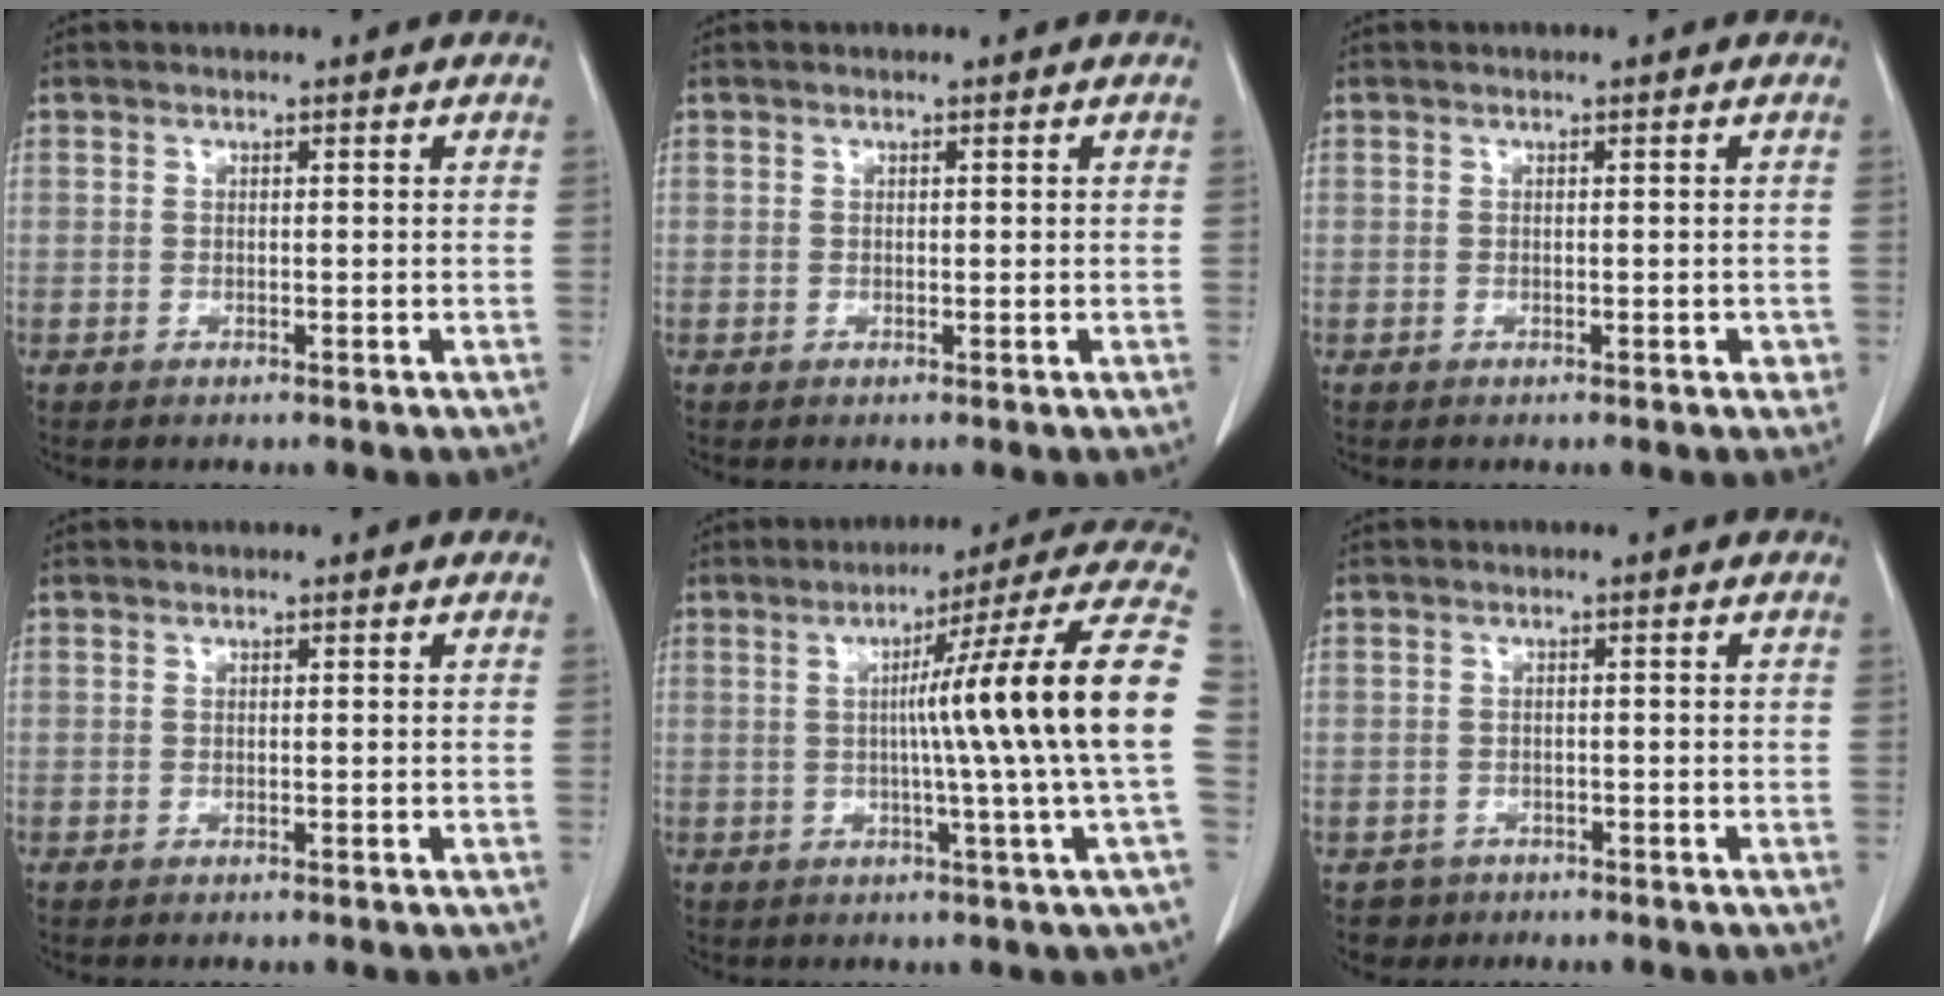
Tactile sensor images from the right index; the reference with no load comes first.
{"total": 0.0}
{"total": 1.0, "force": [-0.2, 0.5, 0.9], "torque": [-0.007, 0.001, -0.002]}
{"total": 0.0}
{"total": 18.3, "force": [0.1, -2.9, 18.0], "torque": [-0.230, 0.007, -0.014]}
{"total": 2.6, "force": [-1.4, 2.2, -0.4], "torque": [0.004, 0.010, -0.025]}